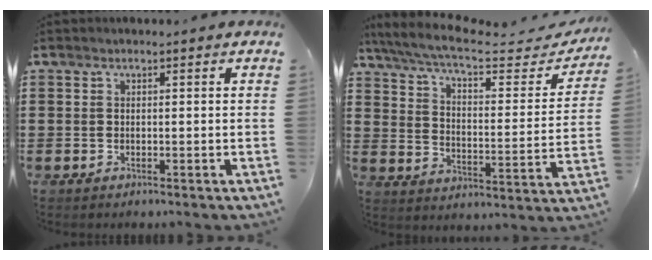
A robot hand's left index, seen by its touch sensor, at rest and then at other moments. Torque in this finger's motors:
{"motor_torque": [2.14, 0.00, 0.35, 0.04]}